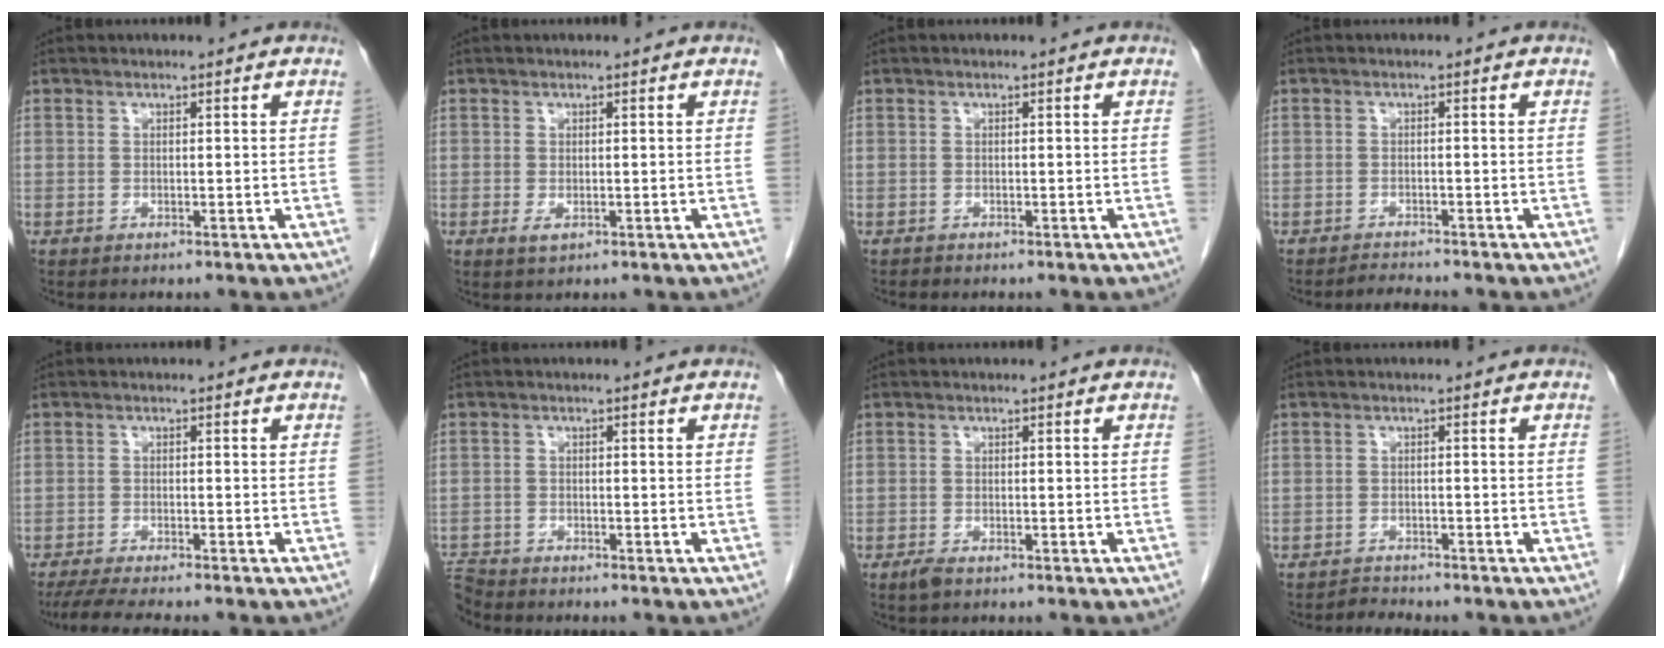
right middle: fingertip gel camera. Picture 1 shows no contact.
{"total": 1.2, "force": [-0.3, 0.6, 1.0], "torque": [-0.019, -0.003, -0.003]}
{"total": 0.0}
{"total": 1.7, "force": [-1.7, -0.5, 0.0], "torque": [-0.010, -0.013, -0.026]}
{"total": 6.7, "force": [-5.7, -0.1, 3.5], "torque": [-0.052, -0.018, -0.092]}
{"total": 3.2, "force": [-3.2, 0.2, -0.1], "torque": [0.004, -0.014, -0.062]}
{"total": 1.4, "force": [-1.0, 0.4, 0.9], "torque": [-0.024, -0.003, -0.017]}
{"total": 1.6, "force": [-1.5, -0.1, -0.4], "torque": [0.003, -0.011, -0.024]}